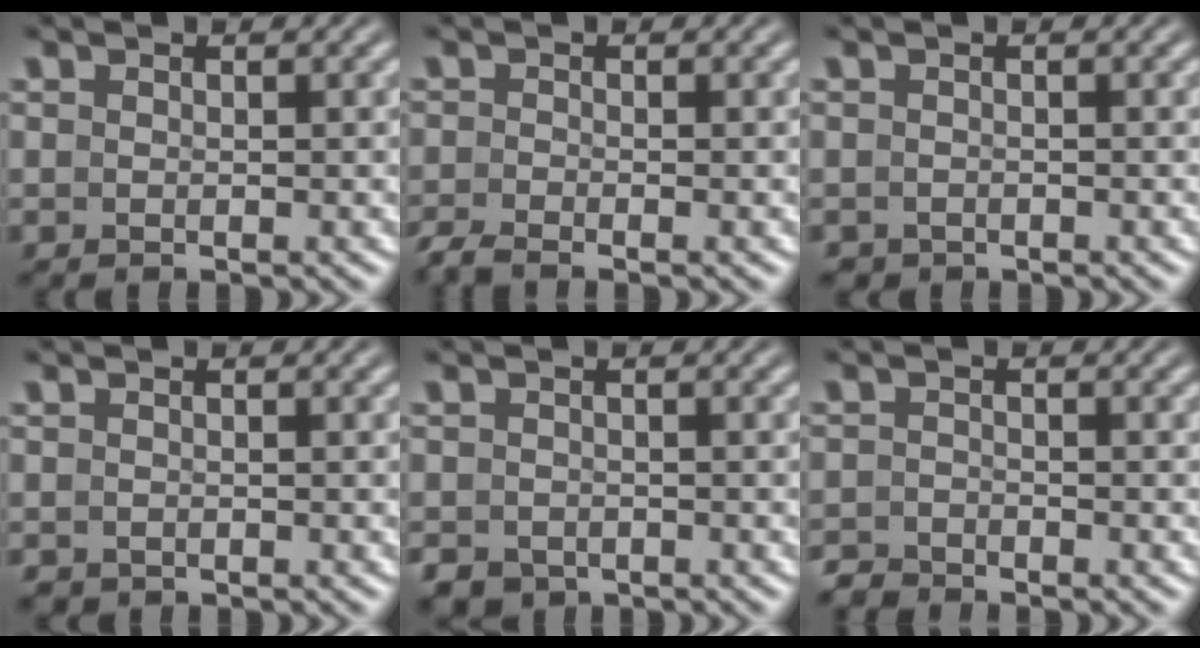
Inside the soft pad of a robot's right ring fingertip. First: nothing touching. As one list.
[{"total": 2.2, "force": [-1.9, 0.7, 0.7], "torque": [-0.015, -0.006, -0.033]}, {"total": 1.8, "force": [-1.4, 1.1, 0.1], "torque": [-0.012, -0.019, -0.016]}, {"total": 1.6, "force": [-1.2, 1.1, 0.2], "torque": [-0.016, -0.017, -0.013]}, {"total": 3.3, "force": [-2.6, 1.9, 0.6], "torque": [-0.015, -0.023, -0.034]}, {"total": 2.1, "force": [-2.0, 0.3, -0.2], "torque": [0.002, -0.010, -0.036]}]